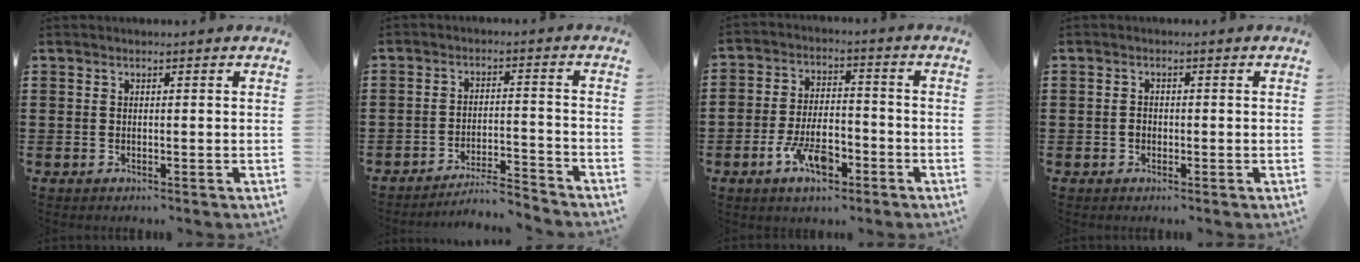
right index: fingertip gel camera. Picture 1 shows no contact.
{"total": 4.9, "force": [-4.6, -0.1, 1.4], "torque": [-0.027, -0.004, -0.093]}
{"total": 8.0, "force": [-4.3, 3.7, 5.6], "torque": [-0.121, 0.008, -0.082]}
{"total": 1.1, "force": [-0.4, 0.8, 0.6], "torque": [-0.013, 0.001, -0.007]}